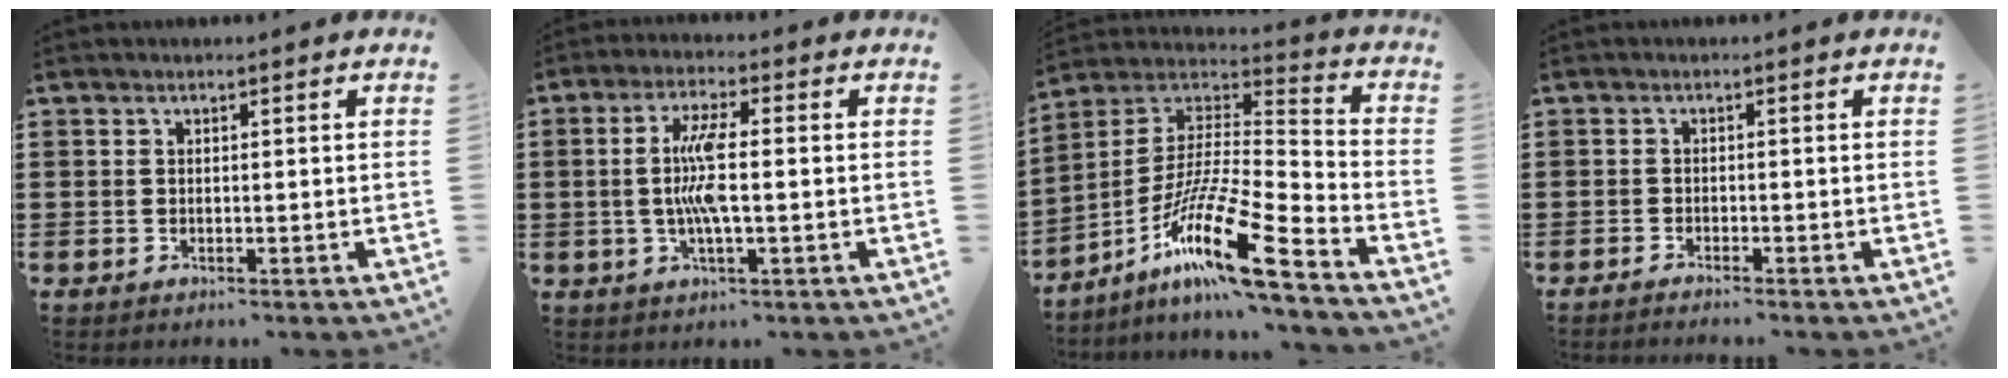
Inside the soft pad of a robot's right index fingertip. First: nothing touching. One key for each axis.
{"total": 6.9, "fx": -0.4, "fy": 1.4, "fz": 6.8, "tx": -0.144, "ty": -0.003, "tz": -0.018}
{"total": 16.8, "fx": -10.8, "fy": 1.7, "fz": 12.7, "tx": -0.246, "ty": 0.005, "tz": -0.197}
{"total": 1.2, "fx": -1.1, "fy": -0.2, "fz": 0.1, "tx": -0.004, "ty": -0.002, "tz": -0.022}